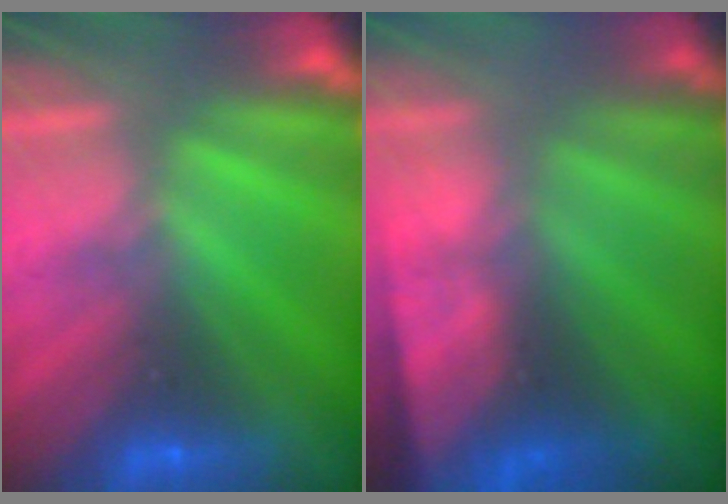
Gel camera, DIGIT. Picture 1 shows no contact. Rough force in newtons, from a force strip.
{"total": 8.4}